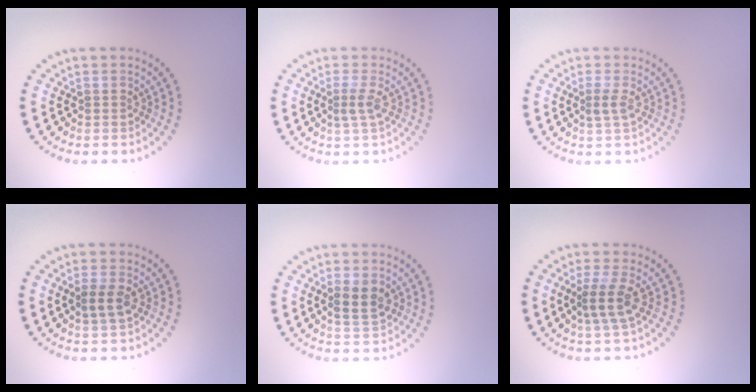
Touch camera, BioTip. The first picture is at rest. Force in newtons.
{"total": 1.7, "press": 1.2, "slide": 1.2}
{"total": 1.3, "press": 1.1, "slide": 0.7}
{"total": 2.2, "press": 2.2, "slide": 0.6}
{"total": 2.9, "press": 2.8, "slide": 0.4}
{"total": 2.6, "press": 2.0, "slide": 1.7}